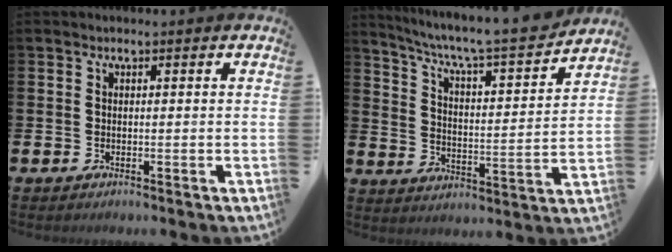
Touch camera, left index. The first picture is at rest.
{"total": 7.1, "force": [6.3, 0.7, 3.1], "torque": [-0.092, -0.048, 0.101]}